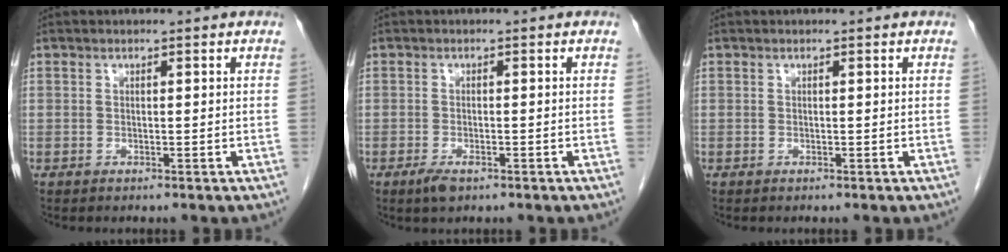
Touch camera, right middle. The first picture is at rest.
{"total": 2.3, "force": [-1.4, 0.8, 1.6], "torque": [-0.034, -0.002, -0.022]}
{"total": 0.0}